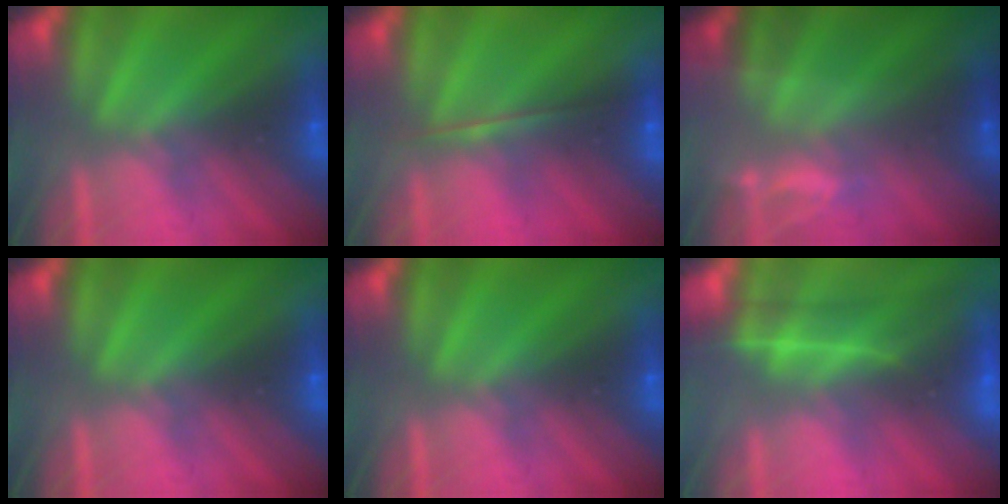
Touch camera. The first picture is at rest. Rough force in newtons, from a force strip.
{"total": 1.7}
{"total": 1.8}
{"total": 0.0}
{"total": 0.0}
{"total": 3.7}